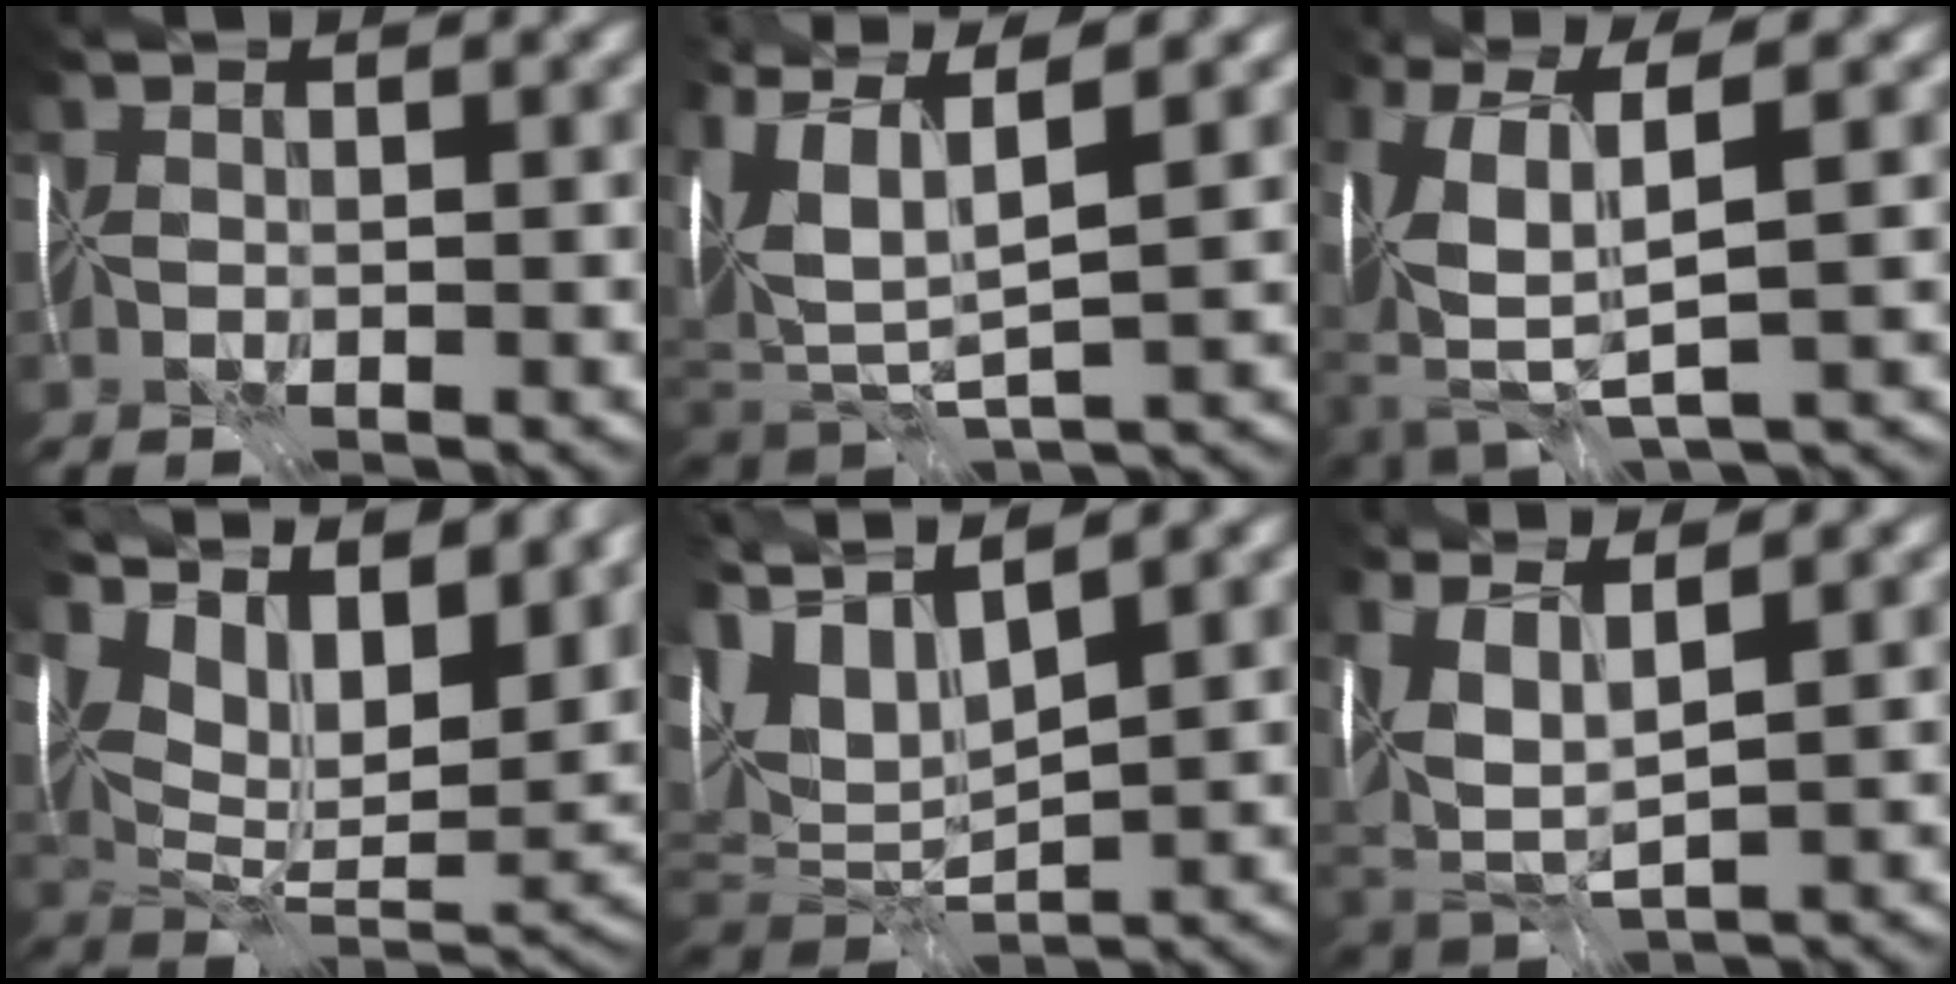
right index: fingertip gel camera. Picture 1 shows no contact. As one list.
[{"total": 8.6, "force": [4.3, 2.7, 7.0], "torque": [-0.169, 0.005, 0.092]}, {"total": 6.7, "force": [0.7, 2.3, 6.2], "torque": [-0.159, -0.016, 0.021]}, {"total": 11.4, "force": [8.0, 4.4, 6.7], "torque": [-0.157, 0.019, 0.144]}, {"total": 7.0, "force": [3.0, 2.5, 5.8], "torque": [-0.141, 0.007, 0.058]}, {"total": 5.3, "force": [2.4, 1.8, 4.4], "torque": [-0.106, -0.011, 0.057]}]